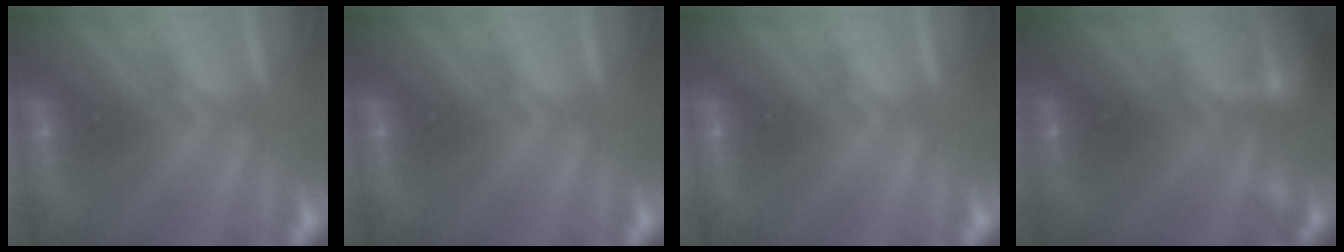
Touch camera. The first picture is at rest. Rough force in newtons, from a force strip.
{"total": 0.0}
{"total": 0.0}
{"total": 7.8}